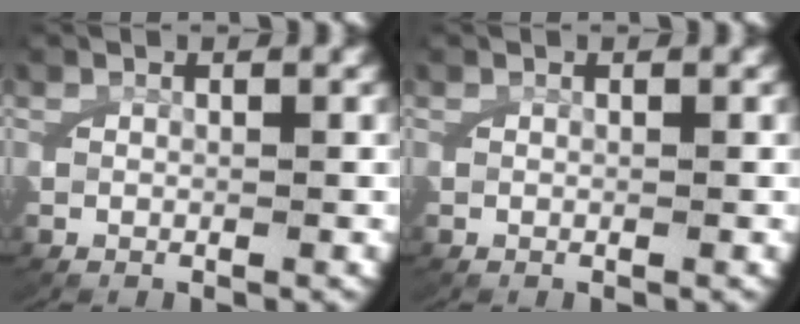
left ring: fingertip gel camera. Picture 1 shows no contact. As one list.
[{"total": 0.0}]